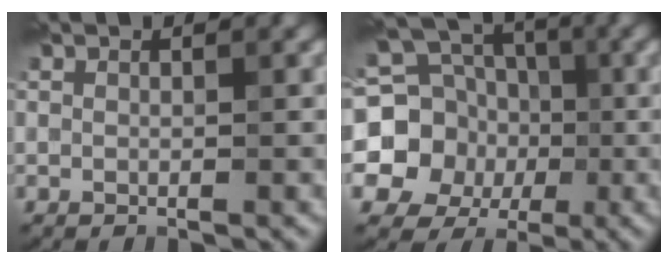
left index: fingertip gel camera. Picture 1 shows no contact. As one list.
[{"total": 11.7, "force": [-0.4, 10.9, 4.4], "torque": [-0.114, 0.023, -0.035]}]